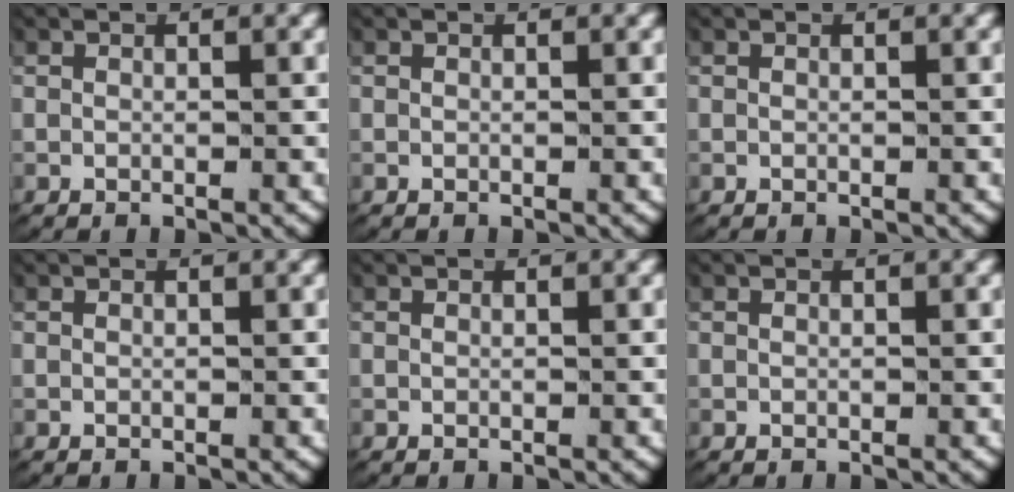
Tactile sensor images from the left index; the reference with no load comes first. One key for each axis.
{"total": 0.0}
{"total": 0.0}
{"total": 0.0}
{"total": 0.0}
{"total": 0.0}